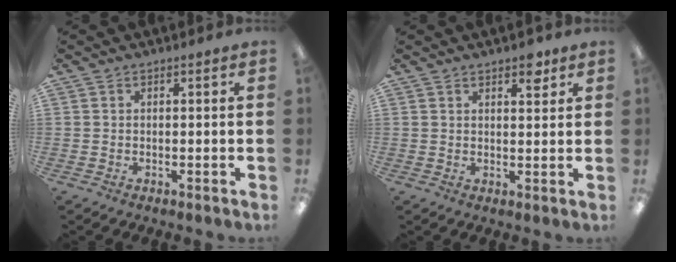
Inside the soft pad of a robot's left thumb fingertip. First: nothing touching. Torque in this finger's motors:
{"motor_torque": [-0.06, 0.09, -0.41, 0.32, 0.05]}